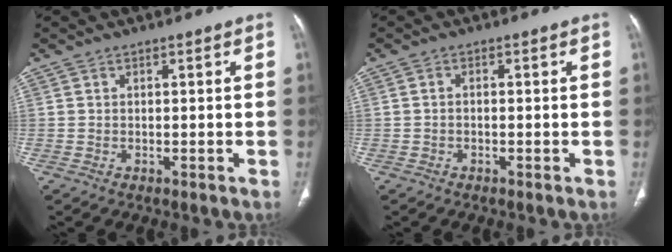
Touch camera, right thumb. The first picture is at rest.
{"total": 1.0, "force": [-0.3, 0.7, 0.7], "torque": [-0.011, 0.004, -0.007]}